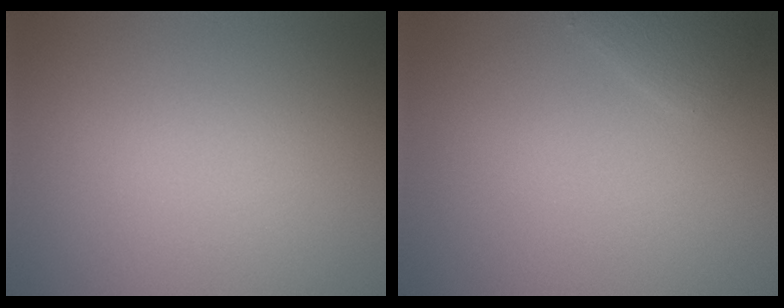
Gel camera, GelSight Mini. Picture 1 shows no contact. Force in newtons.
{"total": 1.1, "press": 1.1, "slide": 0.1}